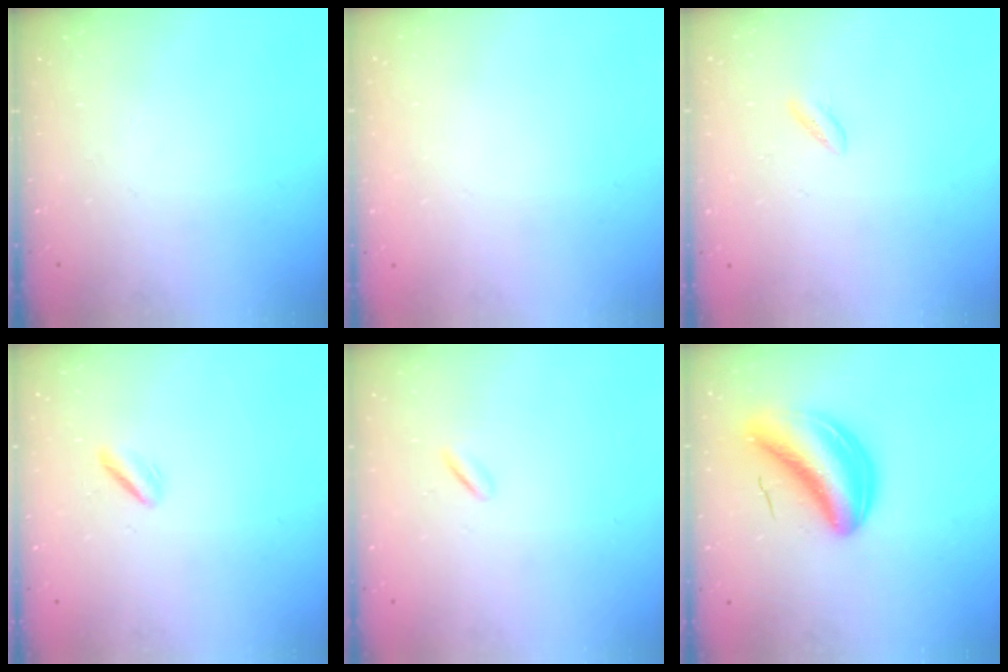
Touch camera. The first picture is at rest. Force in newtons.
{"total": 2.2, "press": 2.2, "slide": 0.1}
{"total": 2.1, "press": 2.0, "slide": 0.8}
{"total": 0.8, "press": 0.4, "slide": 0.7}
{"total": 0.0}
{"total": 8.3, "press": 8.0, "slide": 2.5}